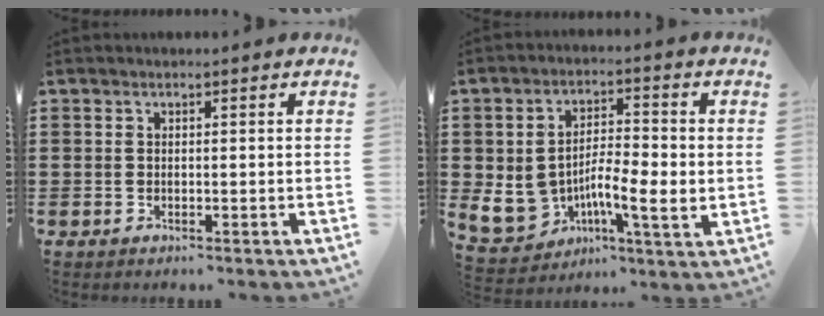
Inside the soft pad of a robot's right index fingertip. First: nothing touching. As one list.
[{"total": 10.1, "force": [-1.5, 5.8, 8.1], "torque": [-0.151, -0.010, -0.020]}]